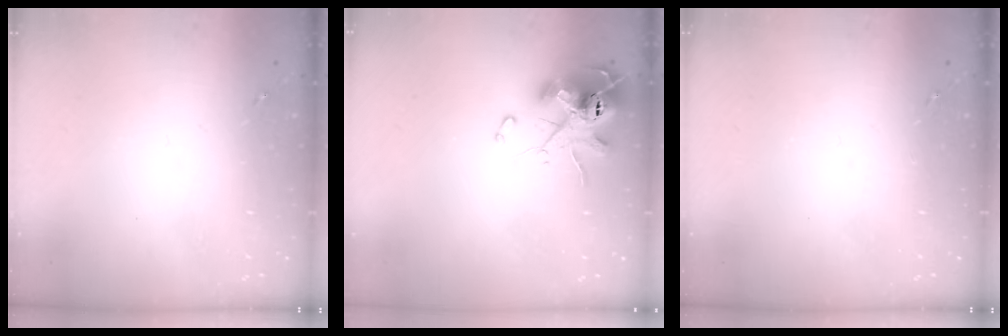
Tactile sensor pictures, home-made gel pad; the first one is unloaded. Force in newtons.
{"total": 11.8, "press": 11.7, "slide": 1.6}
{"total": 0.0}